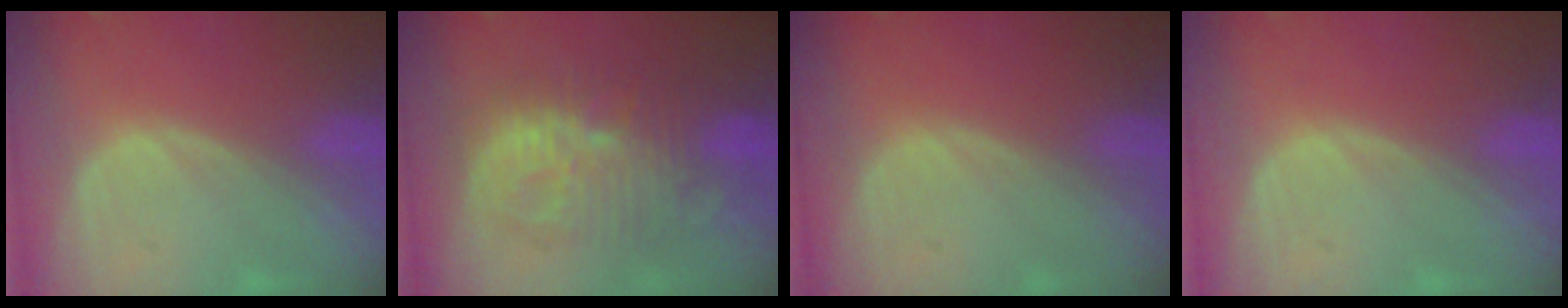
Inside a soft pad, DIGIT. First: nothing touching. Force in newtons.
{"total": 9.6, "press": 9.6, "slide": 0.2}
{"total": 0.0}
{"total": 0.0}